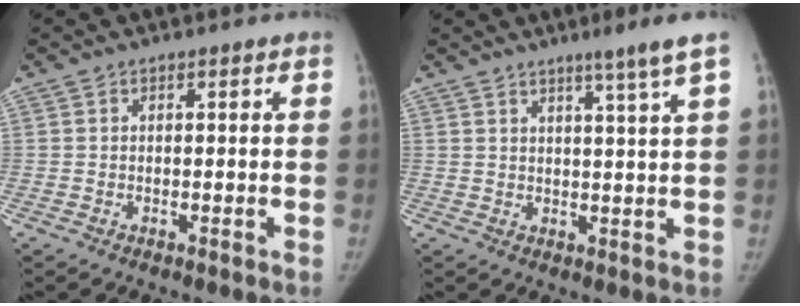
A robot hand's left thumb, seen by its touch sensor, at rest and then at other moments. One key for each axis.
{"total": 5.4, "fx": 3.4, "fy": -1.1, "fz": 4.0, "tx": -0.061, "ty": -0.024, "tz": 0.053}